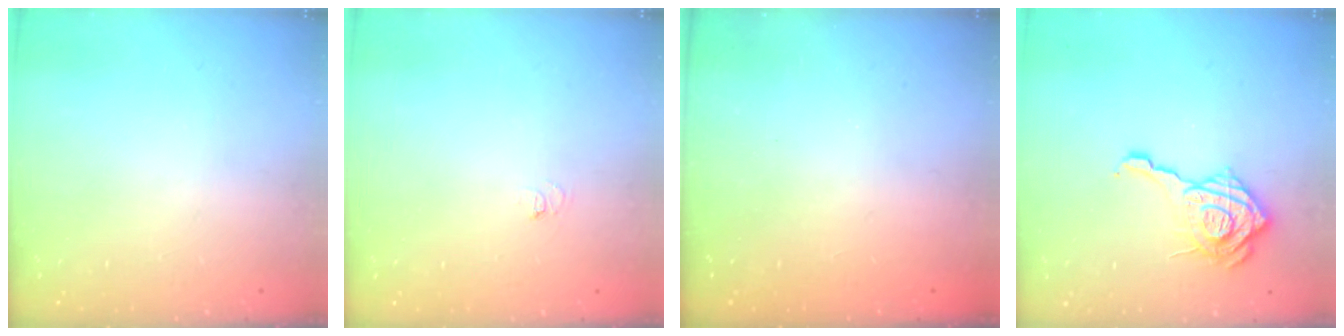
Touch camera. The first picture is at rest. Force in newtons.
{"total": 2.8, "press": 2.8, "slide": 0.3}
{"total": 2.6, "press": 2.4, "slide": 0.8}
{"total": 14.8, "press": 14.7, "slide": 1.5}